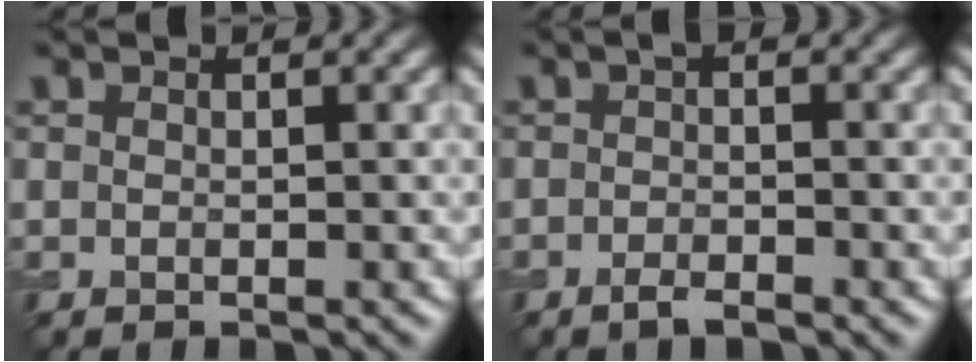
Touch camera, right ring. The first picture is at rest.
{"total": 1.8, "force": [-1.0, 0.5, 1.4], "torque": [-0.027, -0.001, -0.019]}